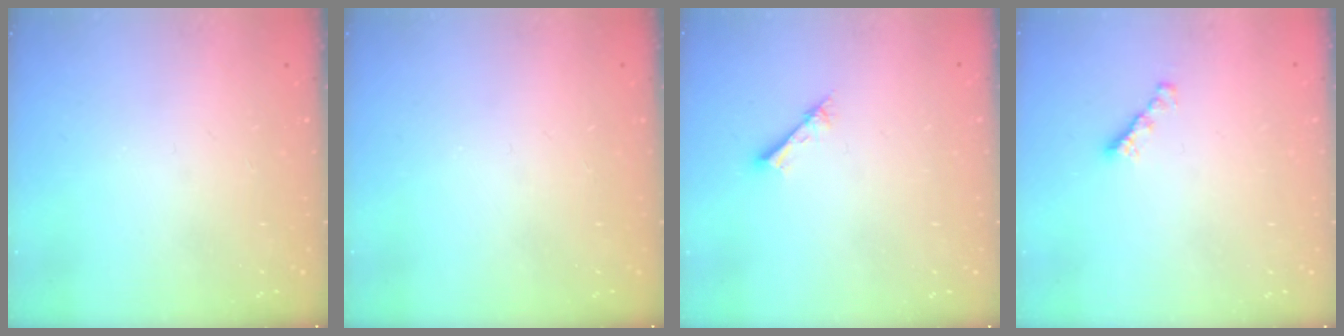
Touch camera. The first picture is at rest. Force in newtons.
{"total": 0.0}
{"total": 1.5, "press": 1.5, "slide": 0.1}
{"total": 2.5, "press": 2.5, "slide": 0.5}